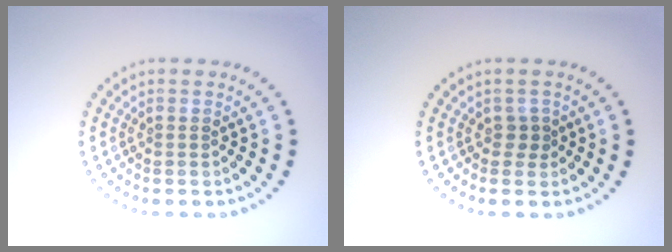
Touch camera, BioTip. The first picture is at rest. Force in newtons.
{"total": 1.2, "press": 0.9, "slide": 0.8}